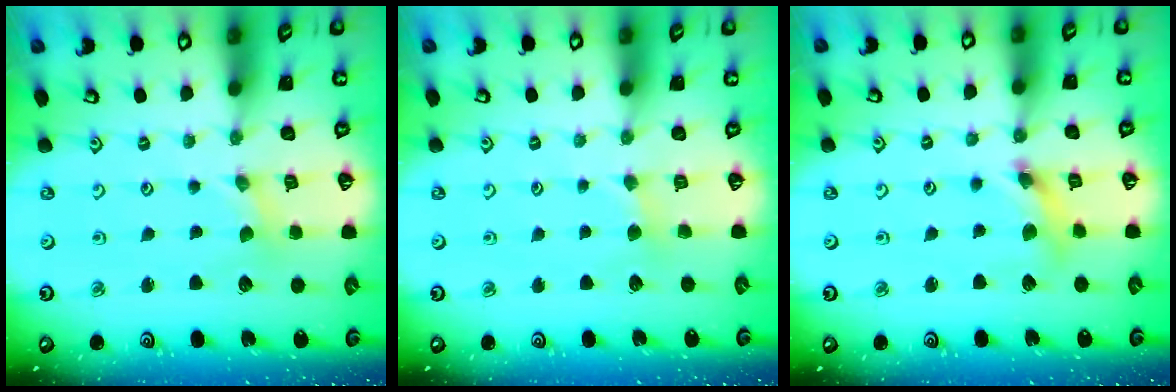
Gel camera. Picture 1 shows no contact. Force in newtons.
{"total": 1.8, "press": 1.8, "slide": 0.3}
{"total": 6.2, "press": 6.2, "slide": 0.7}